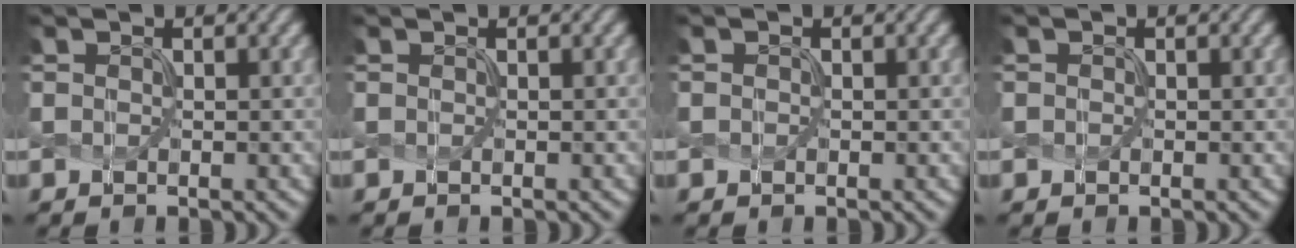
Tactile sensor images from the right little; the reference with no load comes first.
{"total": 0.0}
{"total": 0.0}
{"total": 0.0}